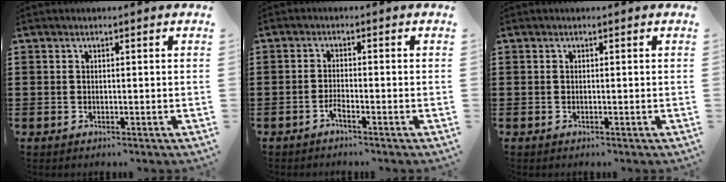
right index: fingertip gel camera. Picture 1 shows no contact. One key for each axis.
{"total": 1.8, "fx": -1.4, "fy": 0.0, "fz": 1.1, "tx": -0.021, "ty": -0.001, "tz": -0.027}
{"total": 0.0}